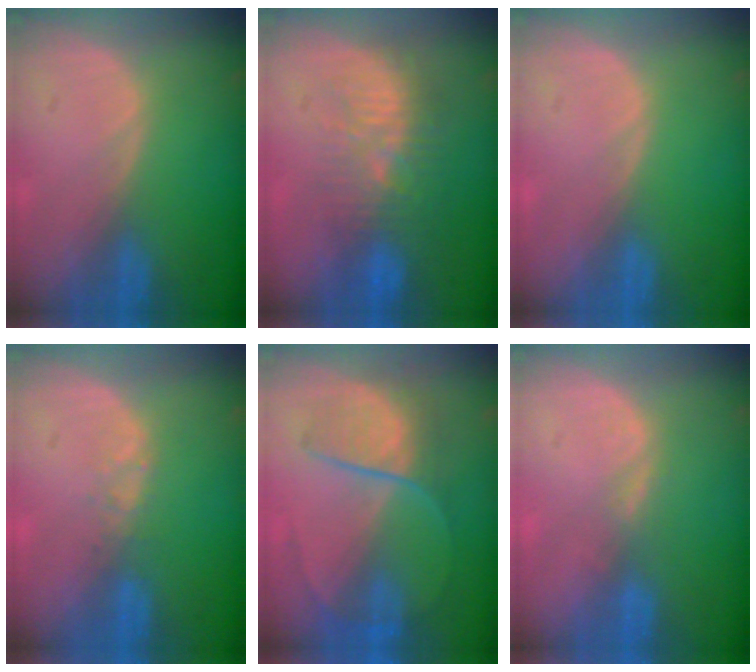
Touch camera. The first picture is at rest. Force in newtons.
{"total": 9.3, "press": 8.7, "slide": 3.4}
{"total": 0.0}
{"total": 1.4, "press": 1.4, "slide": 0.2}
{"total": 7.1, "press": 6.7, "slide": 2.5}
{"total": 1.9, "press": 1.5, "slide": 1.1}